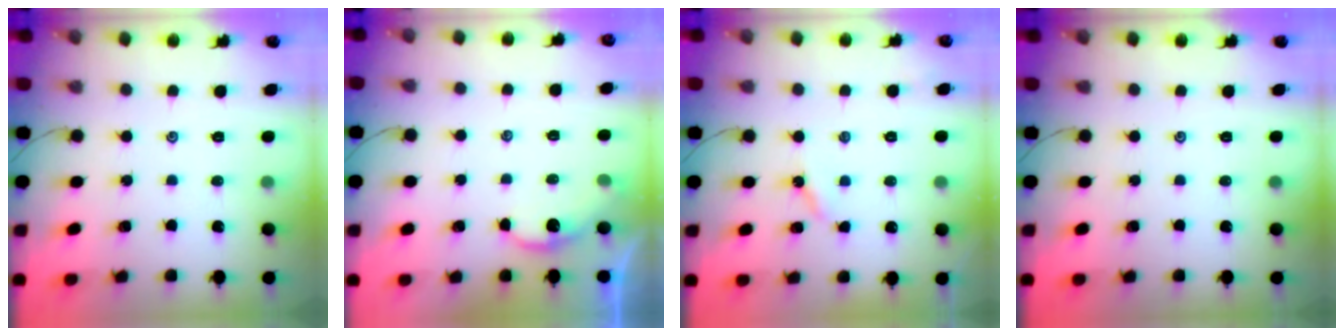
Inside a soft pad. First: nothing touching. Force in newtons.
{"total": 1.3, "press": 1.3, "slide": 0.2}
{"total": 4.7, "press": 4.7, "slide": 0.4}
{"total": 0.0}